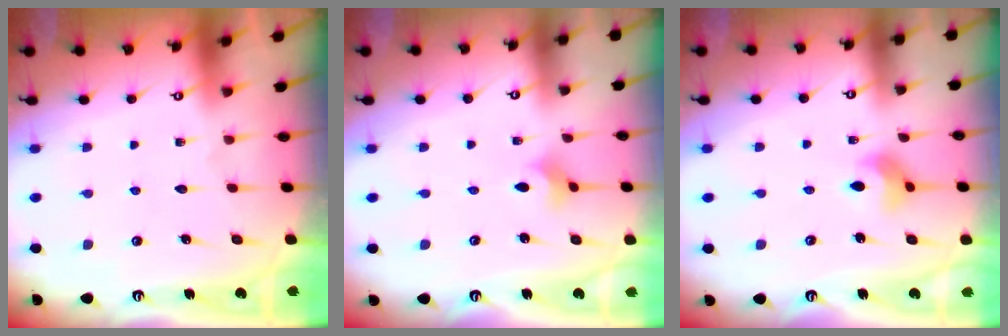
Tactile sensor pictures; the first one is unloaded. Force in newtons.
{"total": 2.2, "press": 2.2, "slide": 0.5}
{"total": 7.9, "press": 7.6, "slide": 2.1}